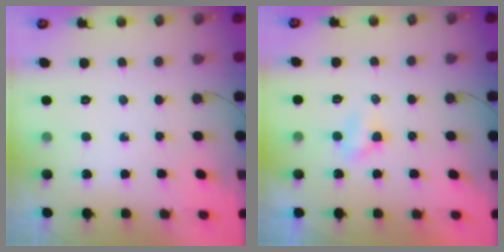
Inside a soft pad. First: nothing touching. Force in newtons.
{"total": 3.4, "press": 3.4, "slide": 0.6}